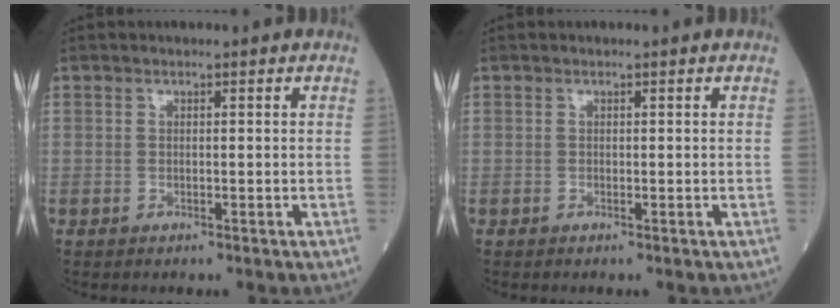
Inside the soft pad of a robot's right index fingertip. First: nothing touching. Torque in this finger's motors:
{"motor_torque": [0.00, 0.00, 0.00, 0.00]}